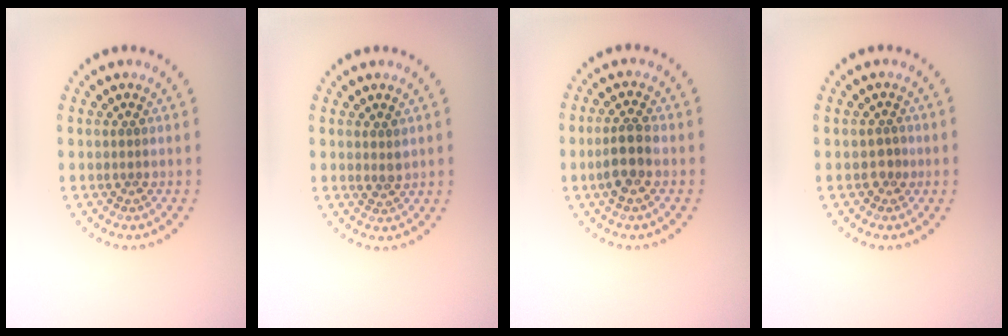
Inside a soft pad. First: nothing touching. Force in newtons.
{"total": 1.3, "press": 1.1, "slide": 0.6}
{"total": 2.9, "press": 2.8, "slide": 0.9}
{"total": 1.2, "press": 1.1, "slide": 0.5}